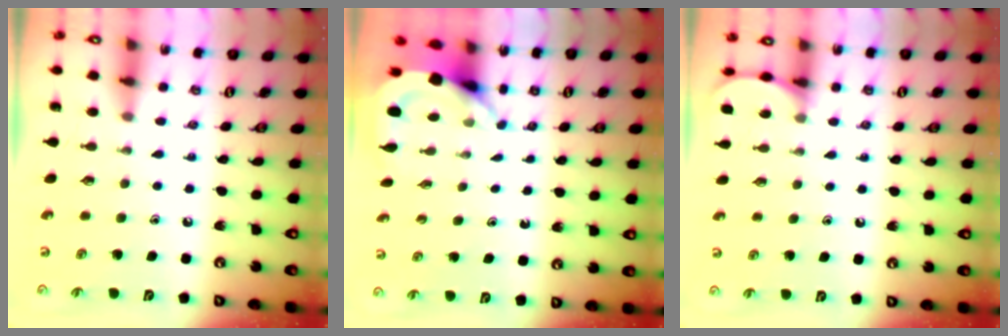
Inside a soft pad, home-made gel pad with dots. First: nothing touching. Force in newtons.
{"total": 3.7, "press": 3.7, "slide": 0.2}
{"total": 4.2, "press": 4.2, "slide": 0.6}